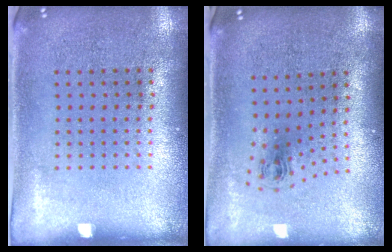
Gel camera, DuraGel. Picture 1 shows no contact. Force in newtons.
{"total": 0.9, "press": 0.4, "slide": 0.8}